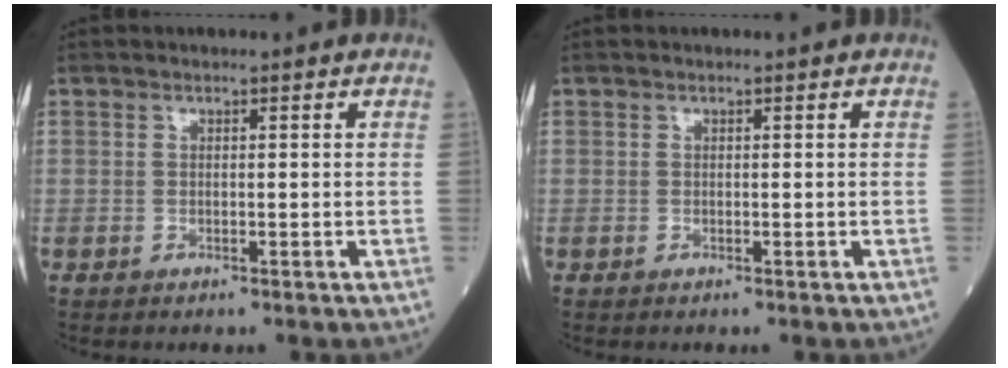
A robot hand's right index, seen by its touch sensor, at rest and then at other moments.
{"total": 0.0}